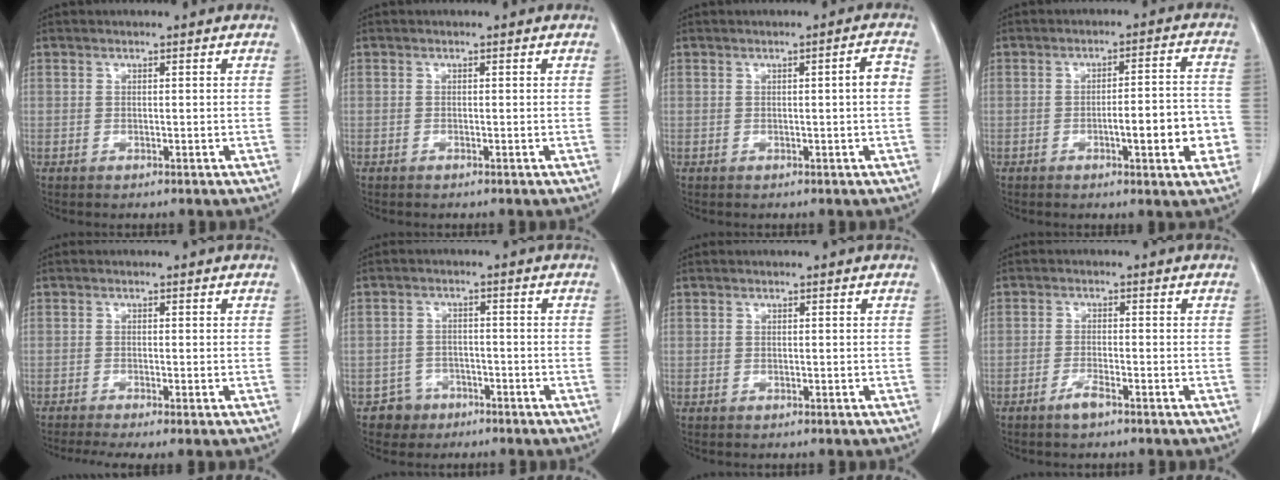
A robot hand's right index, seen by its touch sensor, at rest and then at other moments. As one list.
[{"total": 0.0}, {"total": 2.3, "force": [-0.1, 0.0, 2.3], "torque": [-0.031, 0.003, 0.001]}, {"total": 8.7, "force": [-2.6, 1.7, 8.1], "torque": [-0.104, 0.017, -0.031]}, {"total": 4.6, "force": [-3.3, 0.4, 3.2], "torque": [-0.052, -0.010, -0.054]}, {"total": 4.0, "force": [-2.3, 3.2, -0.4], "torque": [0.011, 0.016, -0.036]}, {"total": 0.0}, {"total": 2.3, "force": [-1.7, 0.2, 1.6], "torque": [-0.035, 0.000, -0.031]}]